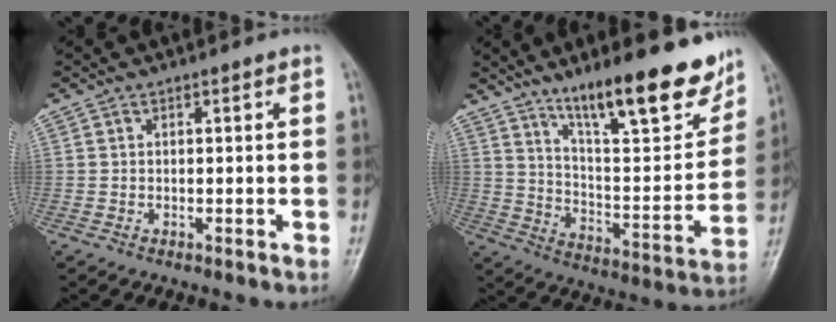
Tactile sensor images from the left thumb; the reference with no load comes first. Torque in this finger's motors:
{"motor_torque": [2.07, 1.50, 1.43, -1.34, 0.27]}